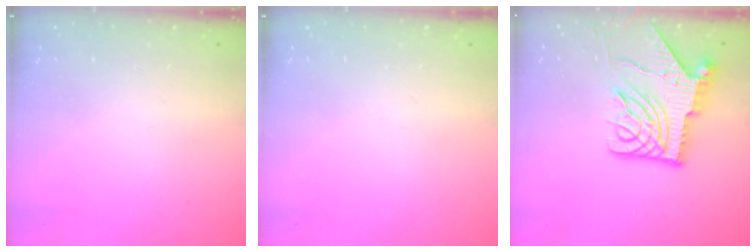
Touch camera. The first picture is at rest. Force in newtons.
{"total": 0.0}
{"total": 13.5, "press": 13.4, "slide": 1.6}